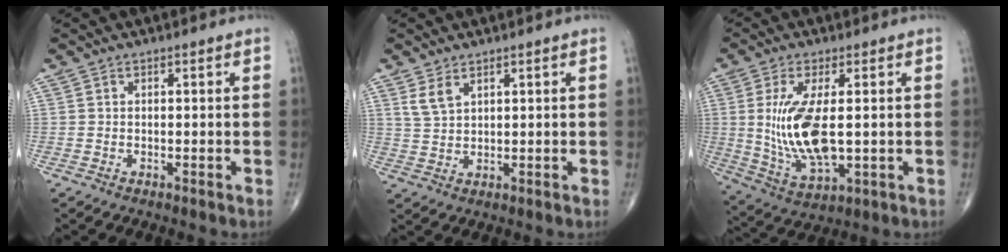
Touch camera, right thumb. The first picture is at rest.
{"total": 3.5, "force": [2.1, 1.7, 2.1], "torque": [-0.041, -0.008, 0.051]}
{"total": 13.4, "force": [0.7, 5.3, 12.2], "torque": [-0.253, -0.019, 0.028]}